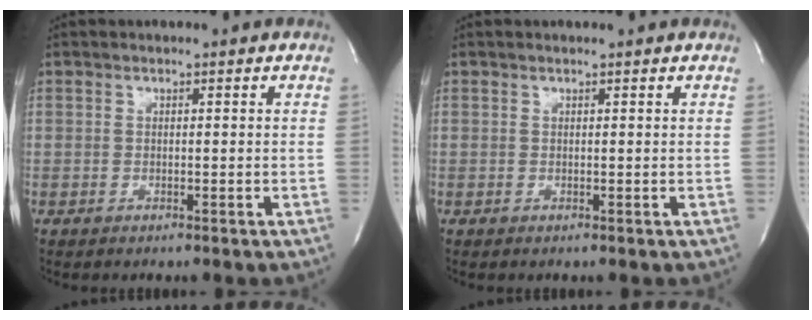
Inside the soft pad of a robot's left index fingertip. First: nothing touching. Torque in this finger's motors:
{"motor_torque": [0.19, -0.01, -0.01, 0.00]}